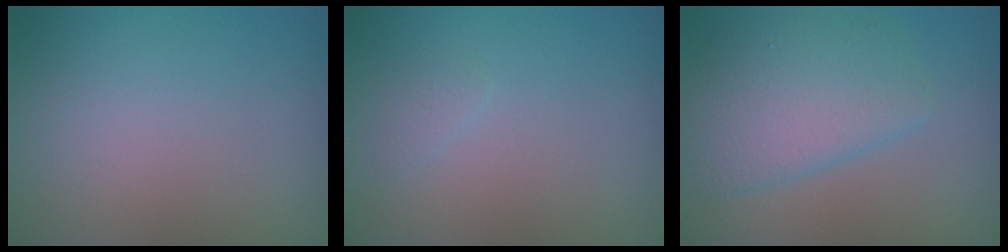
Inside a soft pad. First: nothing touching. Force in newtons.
{"total": 0.6, "press": 0.6, "slide": 0.1}
{"total": 5.0, "press": 5.0, "slide": 0.2}